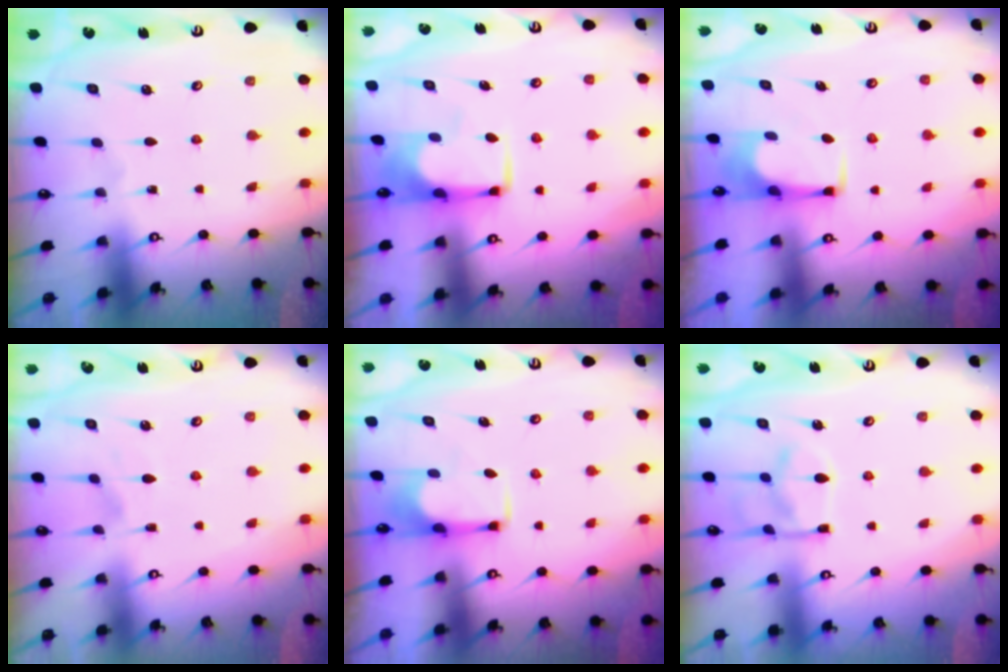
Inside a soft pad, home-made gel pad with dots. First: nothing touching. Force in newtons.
{"total": 1.0, "press": 1.0, "slide": 0.1}
{"total": 2.6, "press": 2.6, "slide": 0.4}
{"total": 2.4, "press": 2.1, "slide": 1.2}
{"total": 2.5, "press": 2.4, "slide": 0.9}
{"total": 11.8, "press": 11.7, "slide": 1.7}